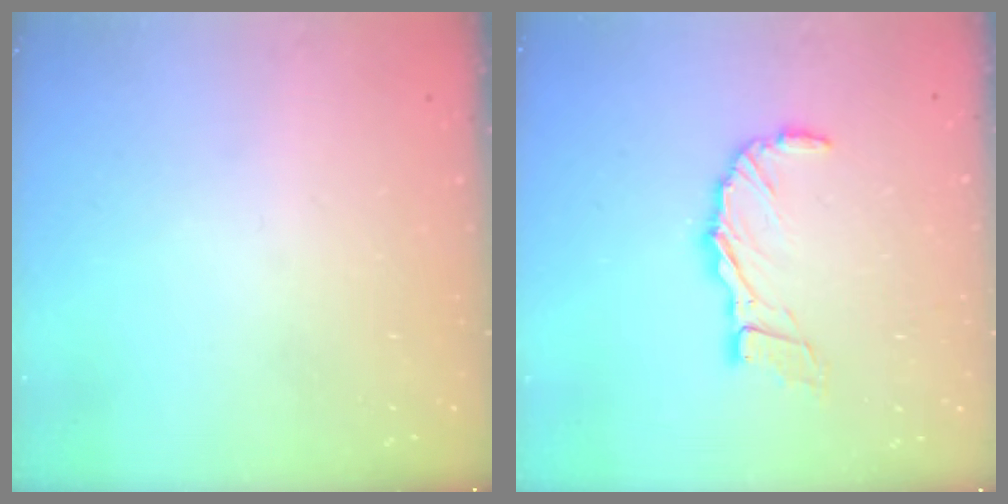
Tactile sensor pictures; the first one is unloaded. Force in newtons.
{"total": 9.9, "press": 9.9, "slide": 1.1}